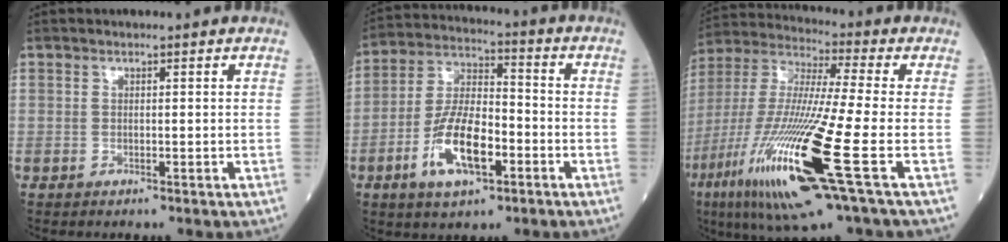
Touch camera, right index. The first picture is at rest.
{"total": 12.1, "force": [-4.7, 4.4, 10.3], "torque": [-0.211, 0.003, -0.086]}
{"total": 22.6, "force": [-8.1, 0.8, 21.0], "torque": [-0.450, -0.046, -0.157]}